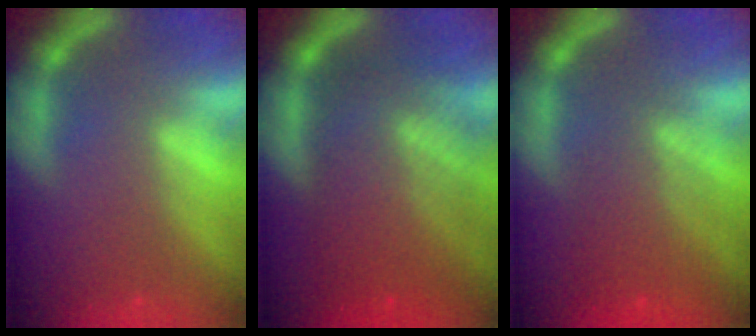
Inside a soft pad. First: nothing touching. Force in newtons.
{"total": 10.1}
{"total": 5.5}